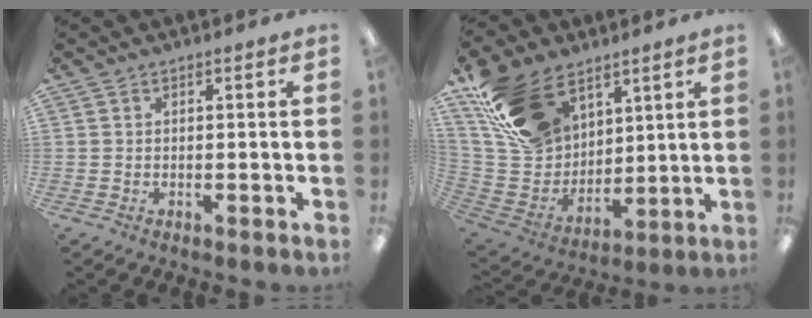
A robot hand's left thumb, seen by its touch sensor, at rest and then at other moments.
{"total": 21.1, "force": [12.7, 13.3, 10.4], "torque": [-0.227, -0.055, 0.243]}